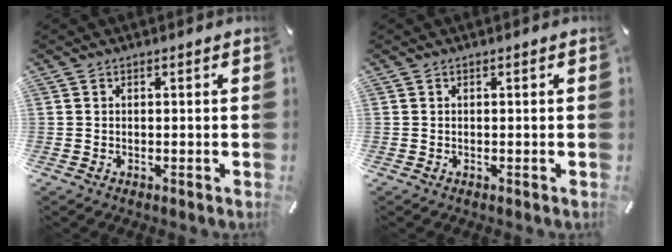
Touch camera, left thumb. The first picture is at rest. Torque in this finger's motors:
{"motor_torque": [0.00, 0.00, 0.00, -0.02, 0.00]}